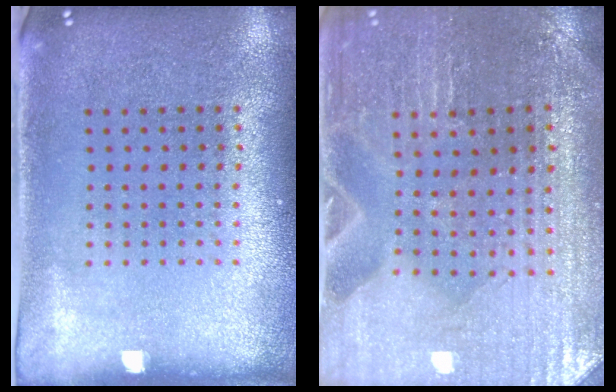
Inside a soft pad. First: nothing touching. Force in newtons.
{"total": 1.5, "press": 1.4, "slide": 0.2}